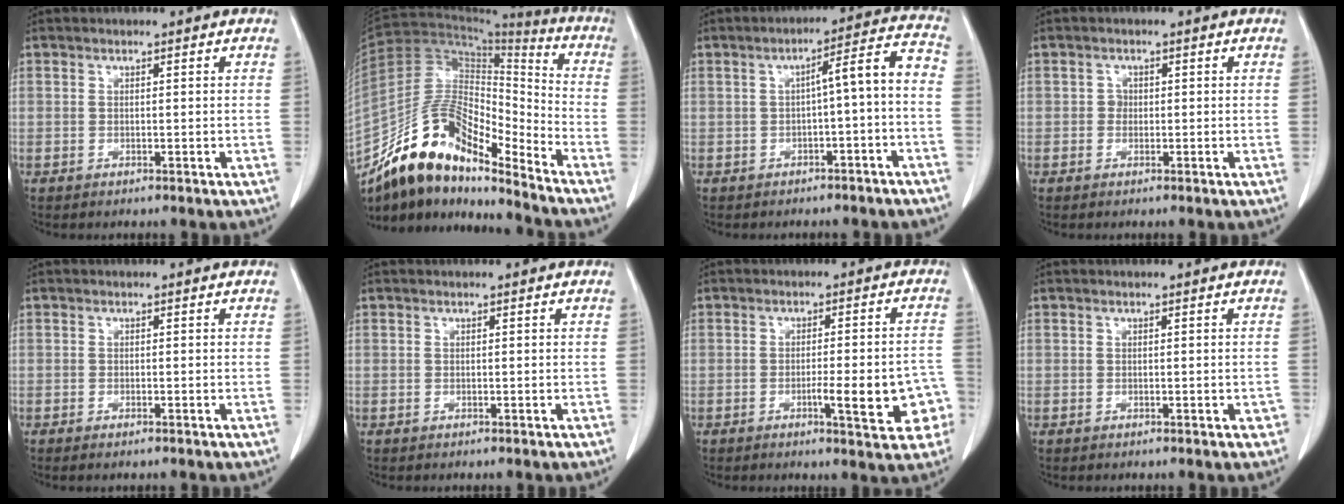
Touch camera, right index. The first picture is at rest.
{"total": 16.6, "force": [-13.0, 4.9, 9.2], "torque": [-0.157, 0.042, -0.231]}
{"total": 7.1, "force": [-1.8, 0.7, 6.8], "torque": [-0.088, 0.031, -0.025]}
{"total": 1.1, "force": [-0.1, 1.0, 0.4], "torque": [-0.002, 0.005, -0.003]}
{"total": 0.8, "force": [-0.6, 0.1, 0.5], "torque": [-0.011, -0.001, -0.008]}
{"total": 0.0}
{"total": 9.8, "force": [-3.5, 1.8, 8.9], "torque": [-0.105, 0.013, -0.042]}
{"total": 1.2, "force": [-0.4, 0.5, 1.0], "torque": [-0.007, 0.001, -0.004]}